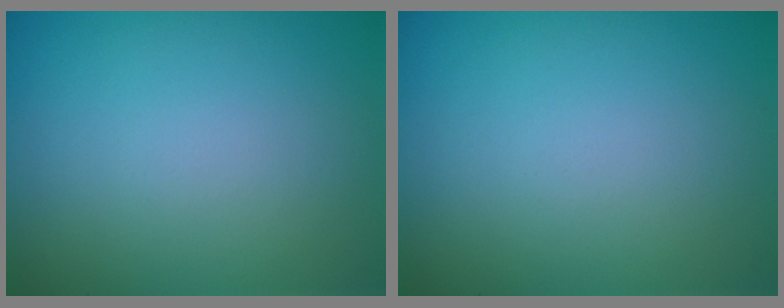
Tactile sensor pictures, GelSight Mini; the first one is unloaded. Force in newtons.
{"total": 0.0}